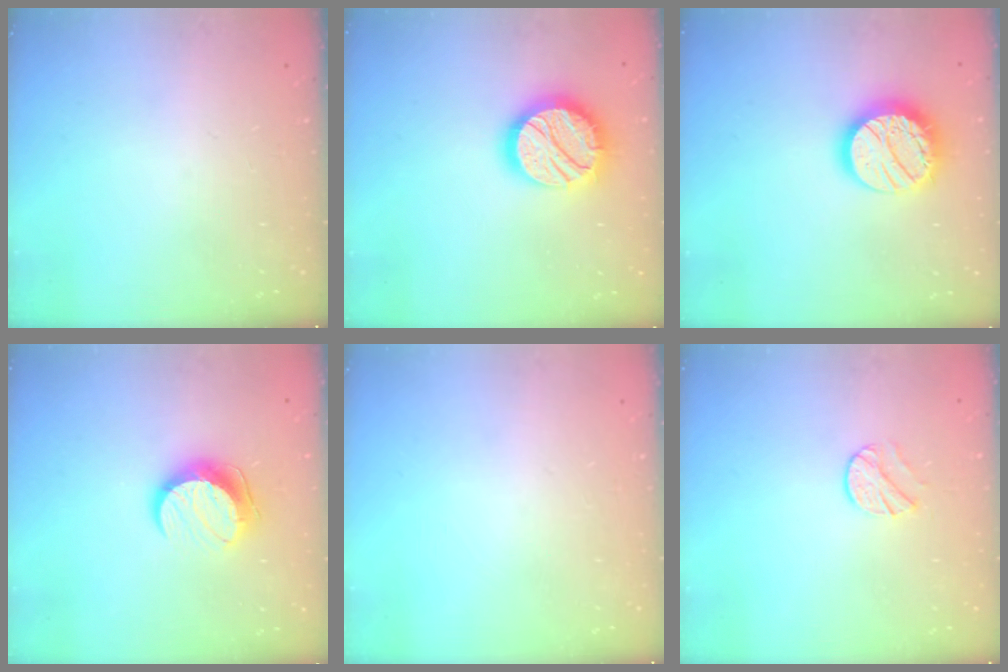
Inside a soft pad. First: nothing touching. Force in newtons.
{"total": 18.0, "press": 18.0, "slide": 1.2}
{"total": 17.0, "press": 16.9, "slide": 1.3}
{"total": 10.1, "press": 10.1, "slide": 0.6}
{"total": 0.0}
{"total": 8.1, "press": 8.1, "slide": 0.7}